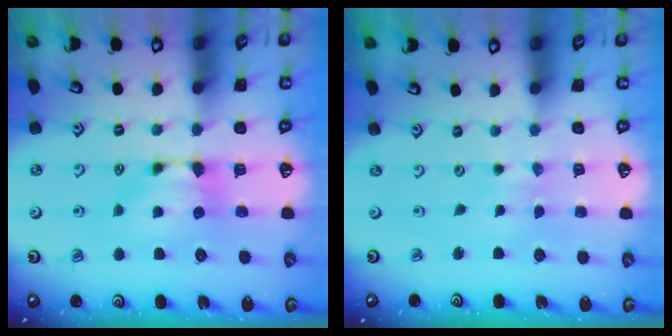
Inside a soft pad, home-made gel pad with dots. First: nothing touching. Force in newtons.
{"total": 3.2, "press": 3.2, "slide": 0.1}